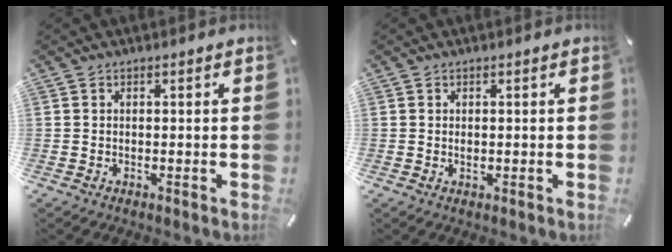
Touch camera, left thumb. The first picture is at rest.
{"total": 0.9, "force": [0.1, 0.5, 0.7], "torque": [-0.007, -0.001, -0.002]}